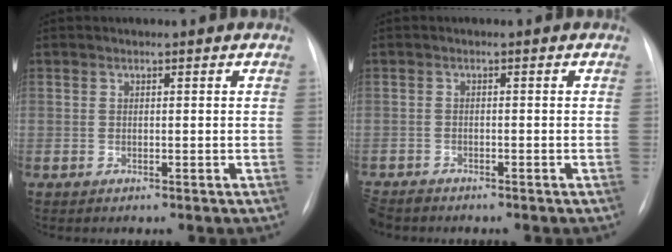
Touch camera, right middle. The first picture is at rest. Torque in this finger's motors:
{"motor_torque": [0.02, -0.02, 0.00, 0.00]}